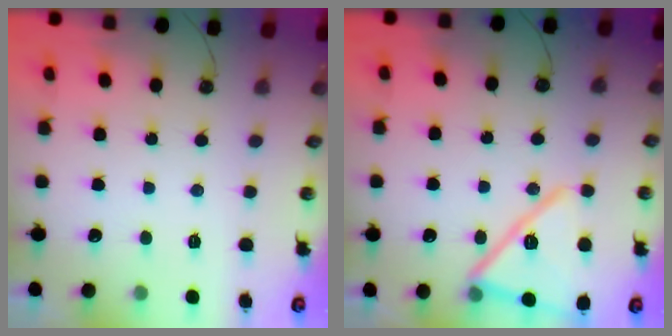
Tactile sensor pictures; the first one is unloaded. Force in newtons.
{"total": 16.4, "press": 14.0, "slide": 8.6}